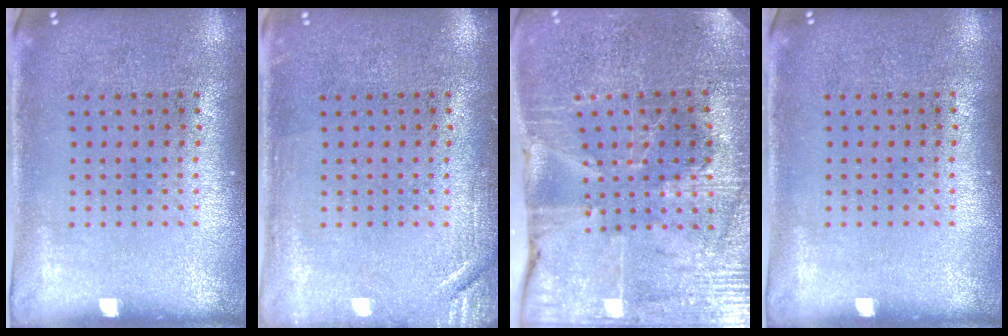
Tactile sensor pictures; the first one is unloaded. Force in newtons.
{"total": 1.7, "press": 1.7, "slide": 0.2}
{"total": 3.4, "press": 3.4, "slide": 0.3}
{"total": 0.0}